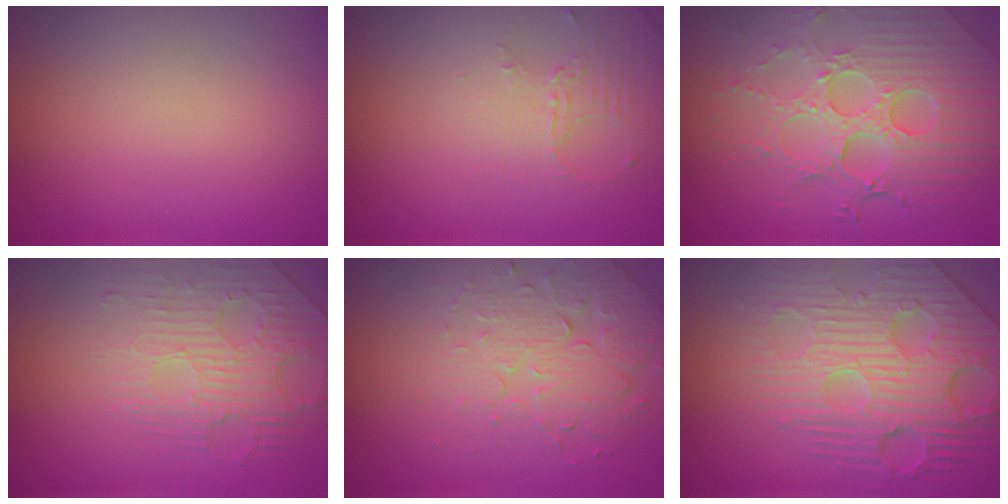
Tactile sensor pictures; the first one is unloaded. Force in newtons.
{"total": 2.2, "press": 1.7, "slide": 1.5}
{"total": 8.1, "press": 5.8, "slide": 5.6}
{"total": 2.5, "press": 1.9, "slide": 1.6}
{"total": 5.1, "press": 3.7, "slide": 3.5}
{"total": 6.7, "press": 5.5, "slide": 3.8}